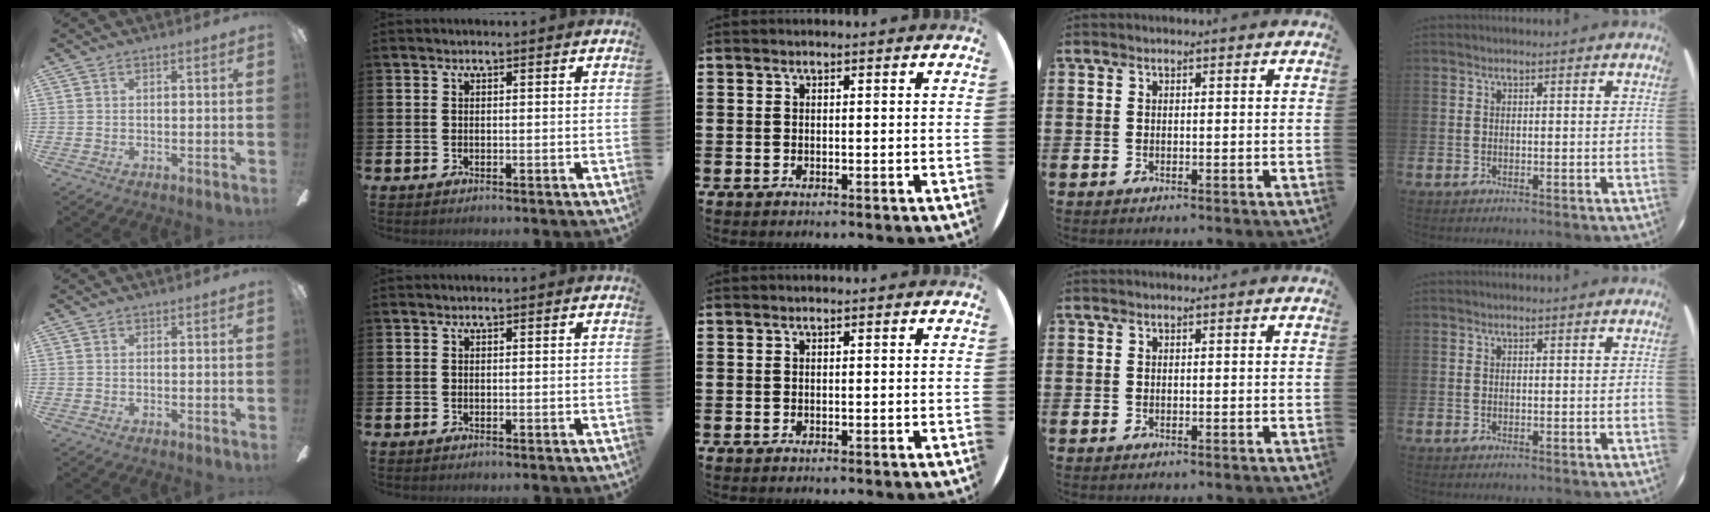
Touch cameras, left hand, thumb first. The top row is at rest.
{}